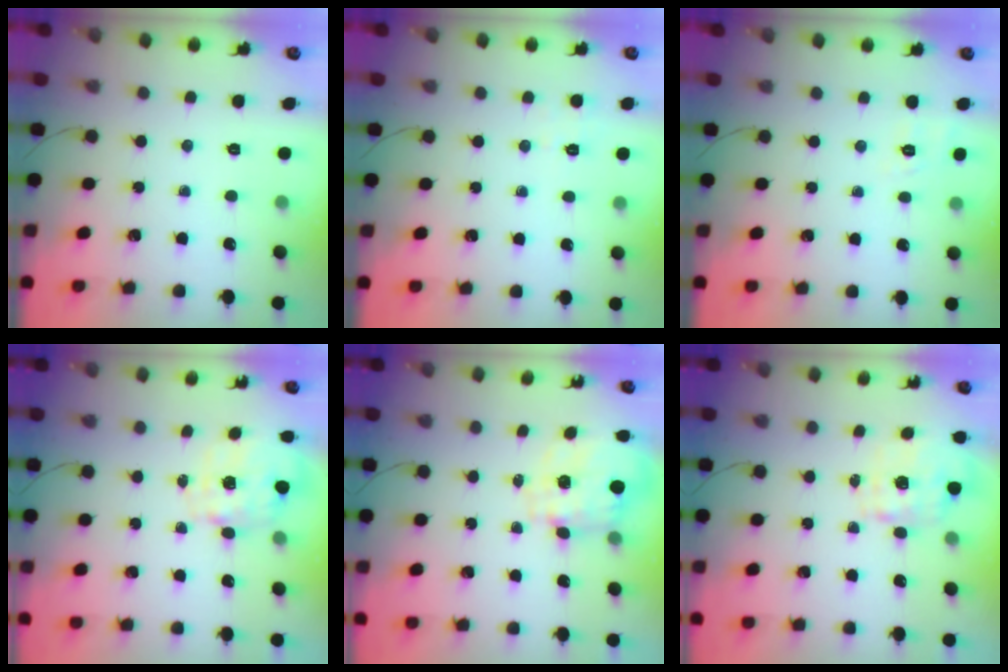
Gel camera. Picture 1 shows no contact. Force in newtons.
{"total": 2.2, "press": 1.7, "slide": 1.5}
{"total": 2.0, "press": 0.6, "slide": 1.9}
{"total": 2.9, "press": 2.7, "slide": 0.9}
{"total": 3.3, "press": 3.1, "slide": 1.3}
{"total": 1.8, "press": 1.7, "slide": 0.5}